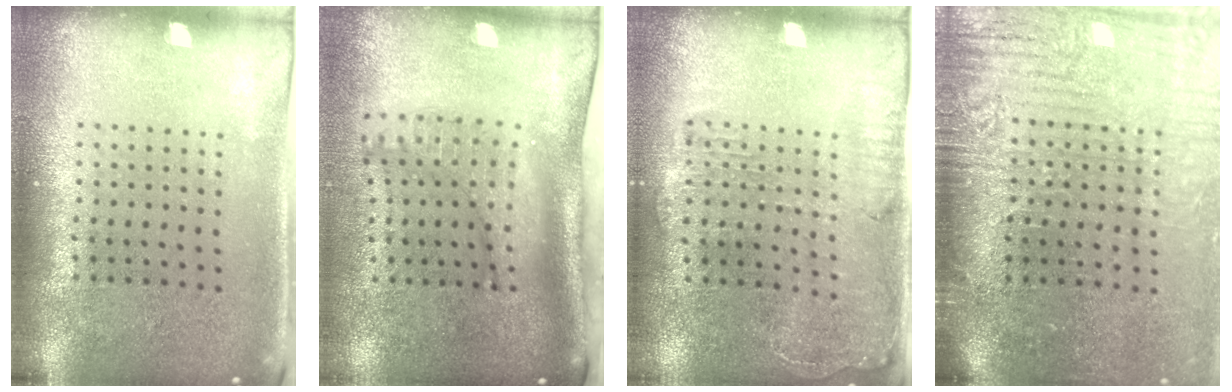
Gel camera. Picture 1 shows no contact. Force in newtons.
{"total": 1.6, "press": 1.3, "slide": 0.9}
{"total": 1.4, "press": 1.4, "slide": 0.3}
{"total": 4.0, "press": 3.5, "slide": 2.0}